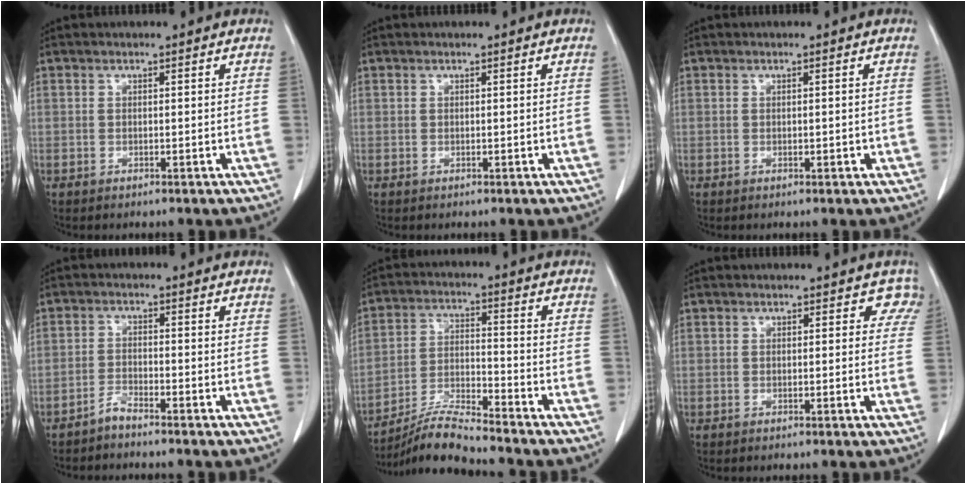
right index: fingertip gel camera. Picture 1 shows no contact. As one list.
[{"total": 0.0}, {"total": 0.7, "force": [-0.1, 0.3, 0.6], "torque": [-0.007, 0.000, 0.001]}, {"total": 2.2, "force": [-2.1, -0.1, 0.6], "torque": [-0.013, -0.005, -0.043]}, {"total": 8.7, "force": [-8.2, -1.1, 2.7], "torque": [-0.058, -0.008, -0.152]}, {"total": 2.7, "force": [1.9, 1.9, 0.5], "torque": [0.024, -0.004, -0.001]}]